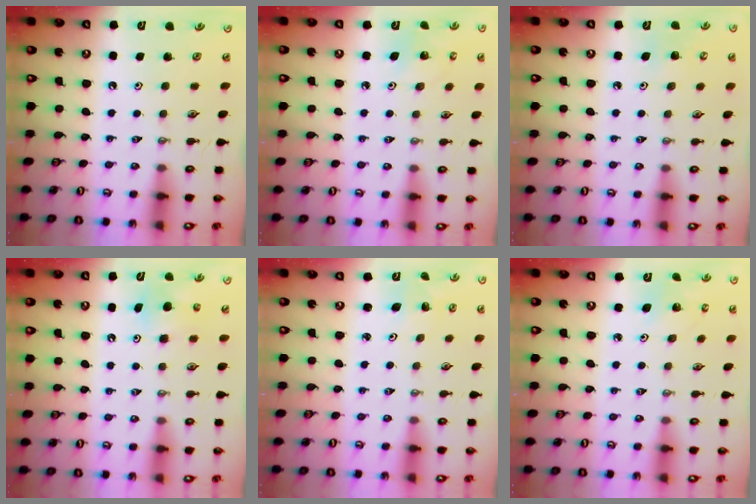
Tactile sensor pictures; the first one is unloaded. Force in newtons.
{"total": 3.5, "press": 3.5, "slide": 0.3}
{"total": 5.5, "press": 5.4, "slide": 1.1}
{"total": 6.1, "press": 6.1, "slide": 0.5}
{"total": 1.3, "press": 1.3, "slide": 0.1}
{"total": 4.0, "press": 4.0, "slide": 0.2}